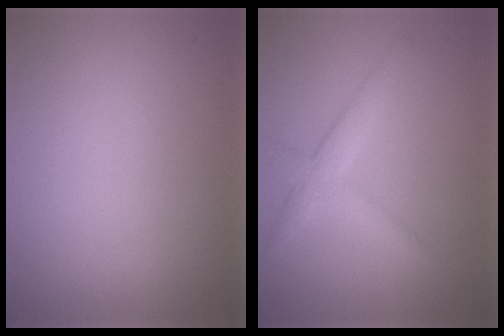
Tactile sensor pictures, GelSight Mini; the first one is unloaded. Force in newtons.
{"total": 2.6, "press": 2.6, "slide": 0.2}